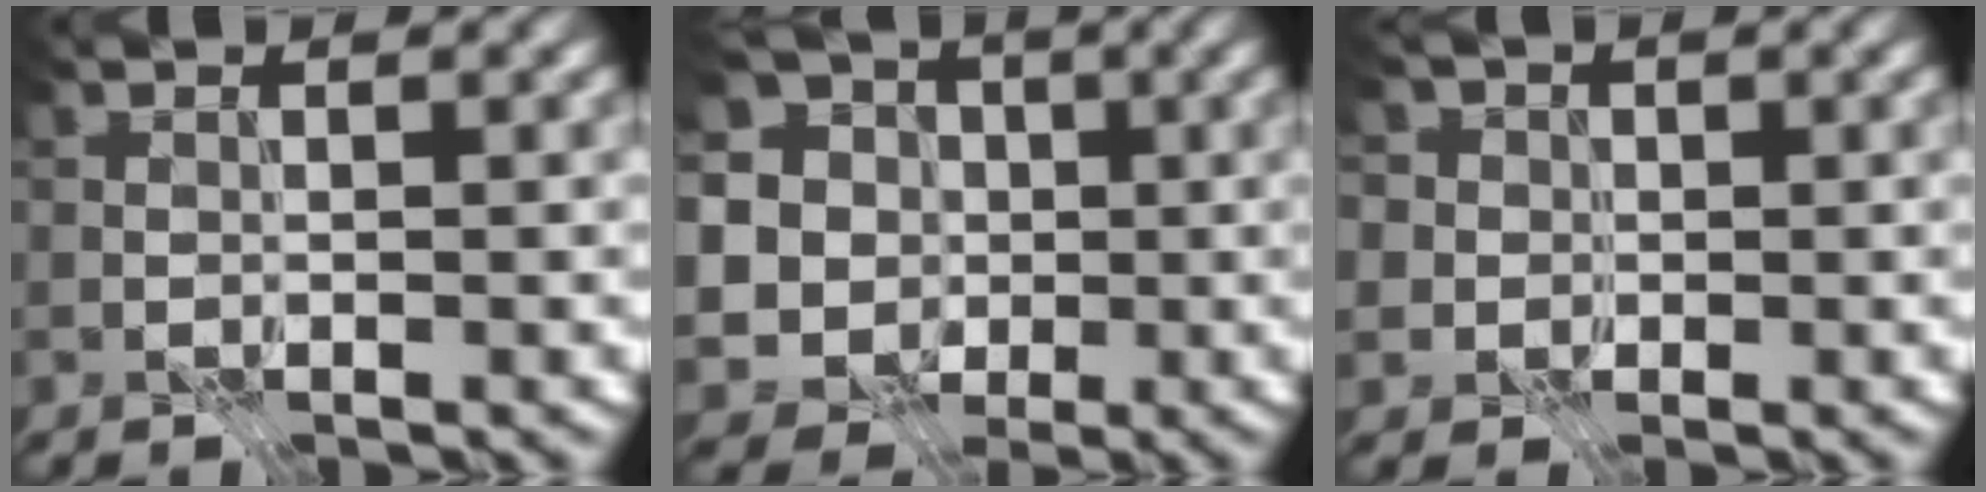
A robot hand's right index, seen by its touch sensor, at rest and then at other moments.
{"total": 9.7, "force": [1.0, 8.9, 3.6], "torque": [-0.104, 0.032, -0.010]}
{"total": 5.5, "force": [1.9, 4.8, 1.7], "torque": [-0.030, 0.025, 0.003]}